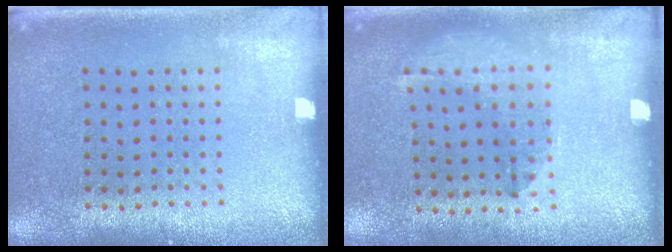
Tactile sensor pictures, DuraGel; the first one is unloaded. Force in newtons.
{"total": 1.4, "press": 0.9, "slide": 1.1}